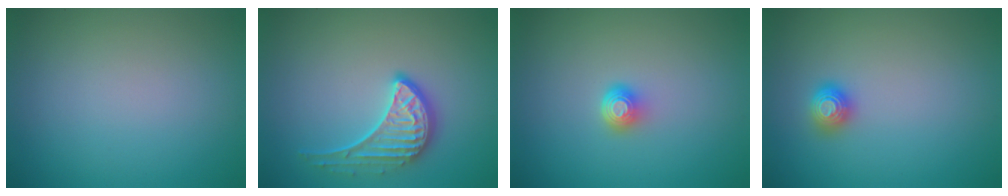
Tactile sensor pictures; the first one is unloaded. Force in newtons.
{"total": 3.5, "press": 3.0, "slide": 1.8}
{"total": 1.6, "press": 1.2, "slide": 1.1}
{"total": 1.4, "press": 1.4, "slide": 0.4}